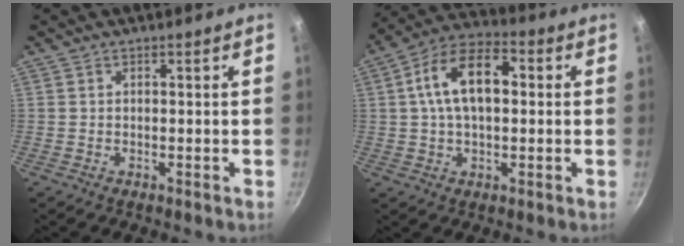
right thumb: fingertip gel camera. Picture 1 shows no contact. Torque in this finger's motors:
{"motor_torque": [0.93, 4.06, 1.15, 0.04, 0.14]}